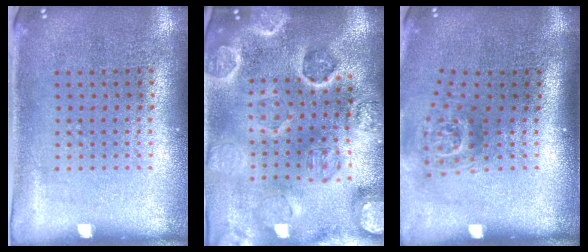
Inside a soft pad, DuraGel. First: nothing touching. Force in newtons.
{"total": 3.7, "press": 3.5, "slide": 0.9}
{"total": 1.8, "press": 1.2, "slide": 1.3}